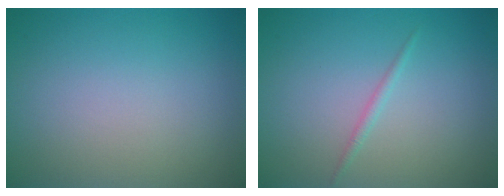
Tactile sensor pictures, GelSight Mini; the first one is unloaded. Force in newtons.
{"total": 0.8, "press": 0.8, "slide": 0.0}